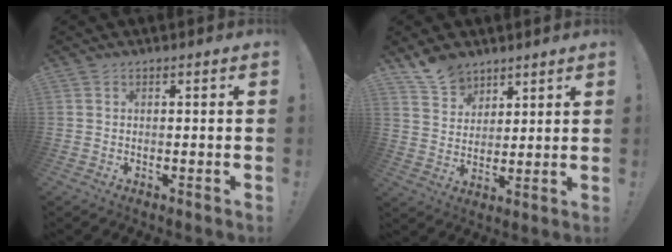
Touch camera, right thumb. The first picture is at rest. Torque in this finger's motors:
{"motor_torque": [0.00, 1.64, 0.04, 0.37, 0.05]}